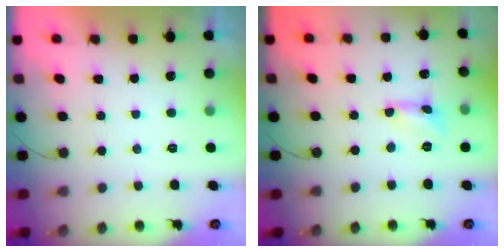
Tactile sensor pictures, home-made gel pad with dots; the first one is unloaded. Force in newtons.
{"total": 1.6, "press": 1.6, "slide": 0.1}